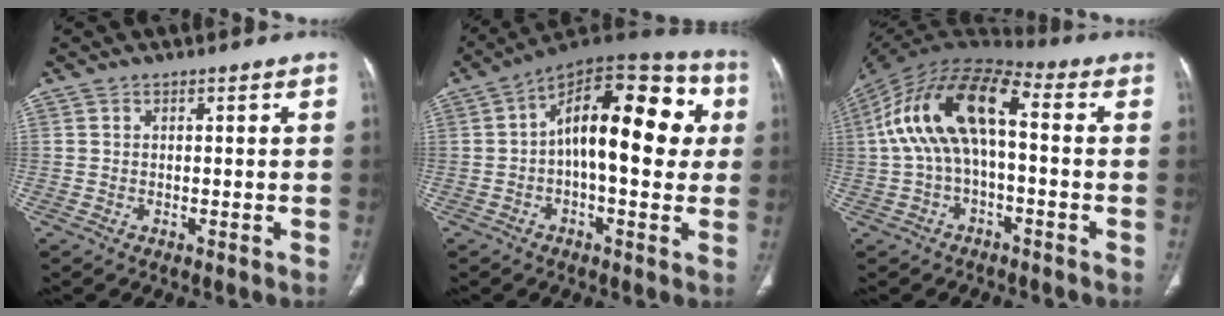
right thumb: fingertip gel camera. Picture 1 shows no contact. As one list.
[{"total": 21.1, "force": [2.4, 10.0, 18.4], "torque": [-0.237, 0.041, 0.023]}, {"total": 16.4, "force": [0.6, 8.1, 14.2], "torque": [-0.273, 0.053, 0.003]}]